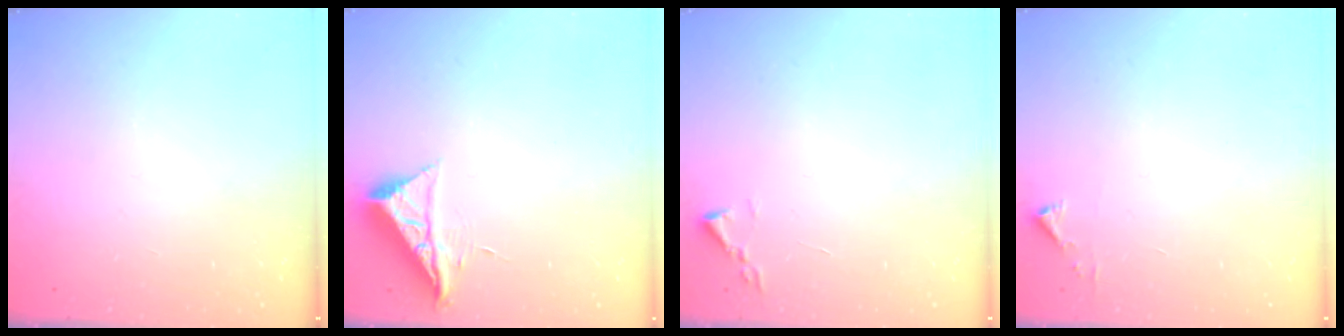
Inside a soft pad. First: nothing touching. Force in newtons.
{"total": 7.4, "press": 7.4, "slide": 0.3}
{"total": 1.9, "press": 1.8, "slide": 0.3}
{"total": 2.3, "press": 2.3, "slide": 0.2}